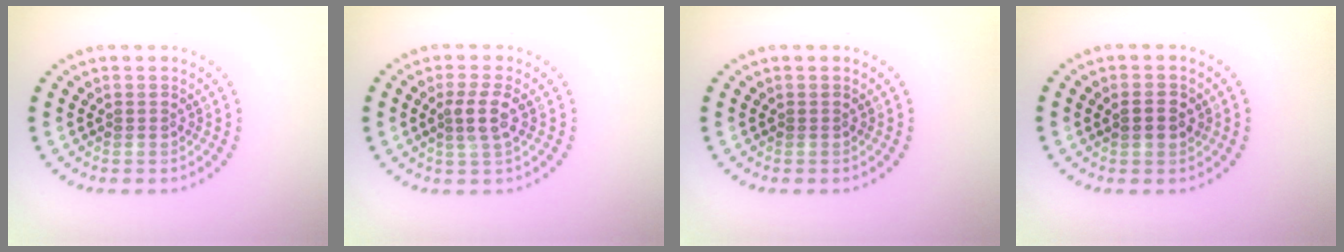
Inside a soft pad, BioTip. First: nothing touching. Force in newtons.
{"total": 2.5, "press": 2.1, "slide": 1.3}
{"total": 0.0}
{"total": 1.5, "press": 1.5, "slide": 0.2}